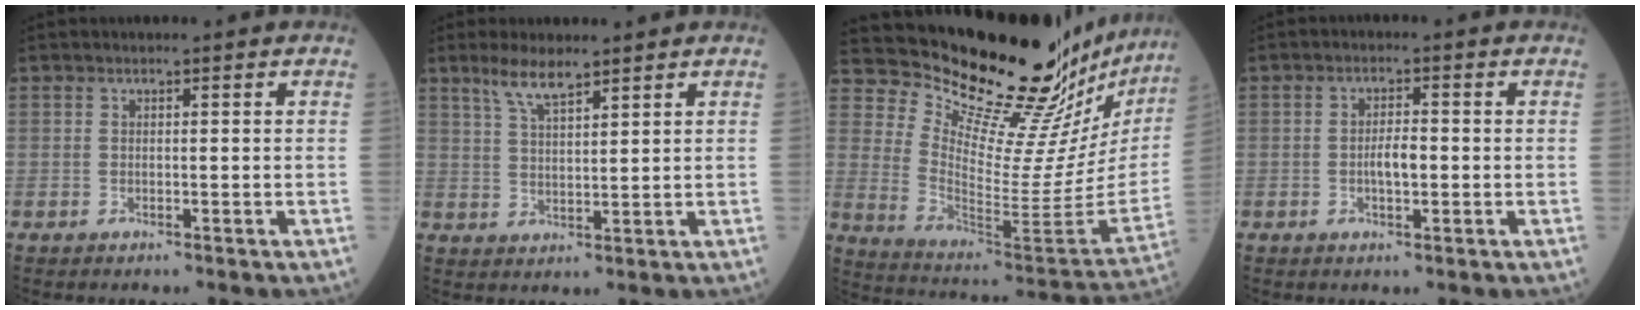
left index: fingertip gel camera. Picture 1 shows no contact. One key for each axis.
{"total": 4.6, "fx": 3.5, "fy": 0.8, "fz": 2.8, "tx": -0.064, "ty": 0.002, "tz": 0.070}
{"total": 28.6, "fx": 26.5, "fy": 3.8, "fz": 10.1, "tx": -0.166, "ty": -0.147, "tz": 0.354}
{"total": 3.0, "fx": -0.7, "fy": 1.0, "fz": 2.7, "tx": -0.051, "ty": 0.000, "tz": -0.014}